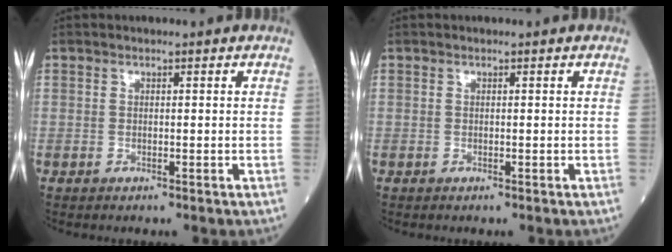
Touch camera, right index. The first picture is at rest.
{"total": 0.0}